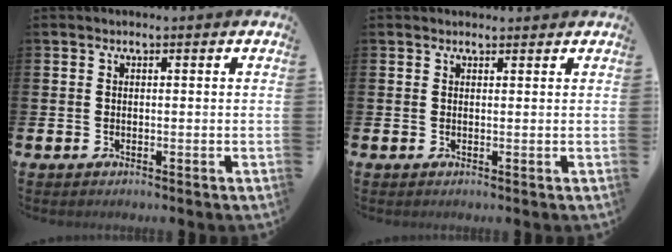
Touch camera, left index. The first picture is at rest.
{"total": 0.8, "force": [0.8, 0.2, 0.1], "torque": [0.009, -0.001, 0.012]}